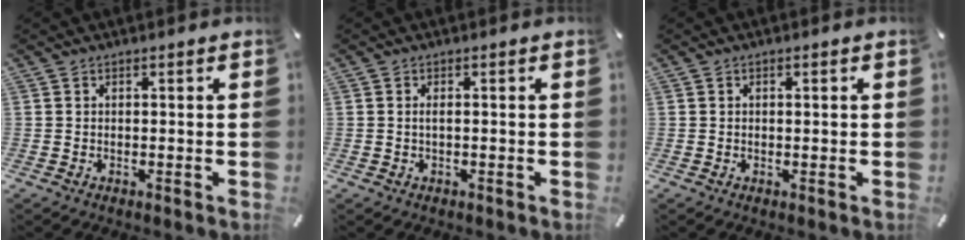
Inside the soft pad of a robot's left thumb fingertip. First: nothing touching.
{"total": 1.4, "force": [-0.1, 0.5, 1.3], "torque": [-0.025, 0.001, -0.002]}
{"total": 0.8, "force": [0.1, 0.3, 0.7], "torque": [-0.014, 0.002, 0.000]}